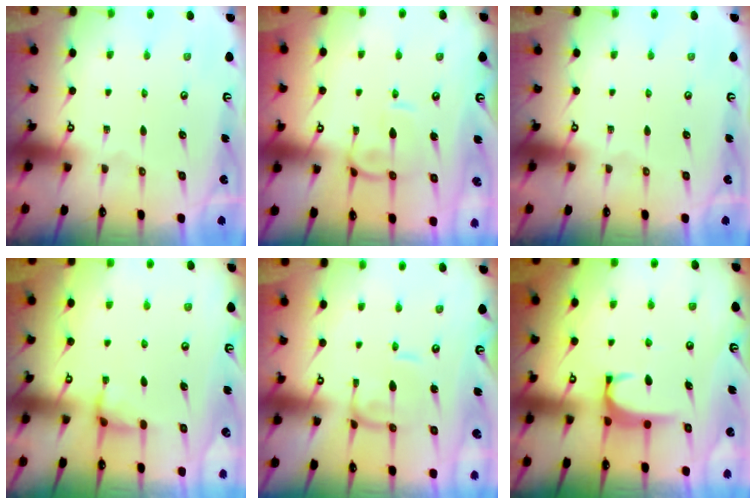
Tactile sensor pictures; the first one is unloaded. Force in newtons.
{"total": 2.7, "press": 2.6, "slide": 0.9}
{"total": 0.0}
{"total": 2.4, "press": 2.3, "slide": 0.5}
{"total": 0.5, "press": 0.3, "slide": 0.4}
{"total": 1.9, "press": 1.9, "slide": 0.5}